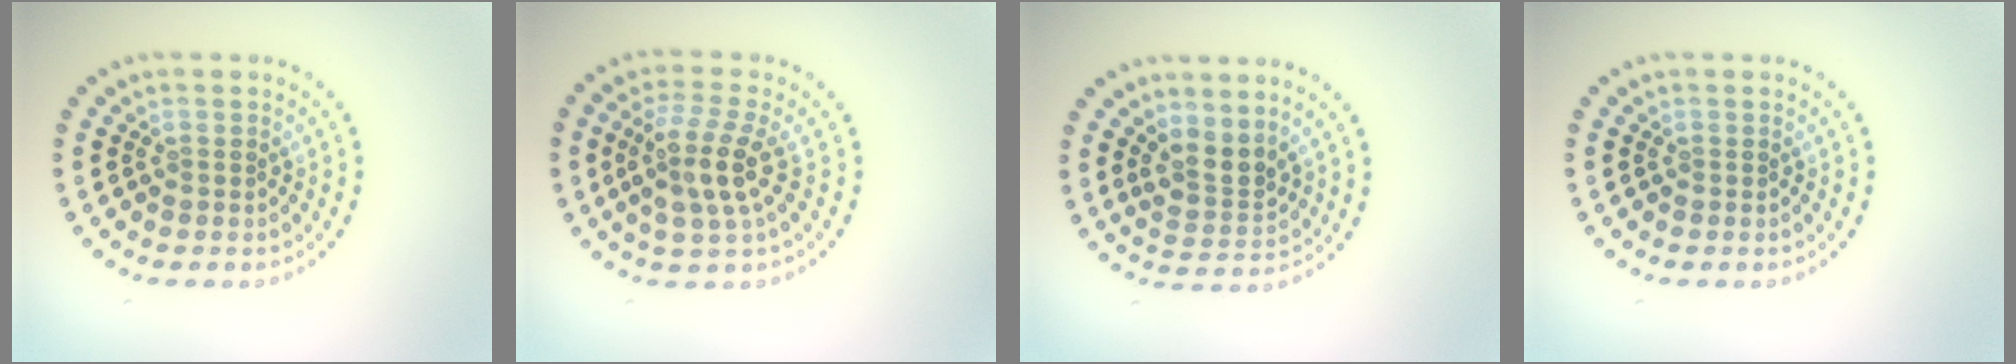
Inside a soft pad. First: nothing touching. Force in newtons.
{"total": 3.7, "press": 3.3, "slide": 1.8}
{"total": 2.6, "press": 2.0, "slide": 1.6}
{"total": 0.0}